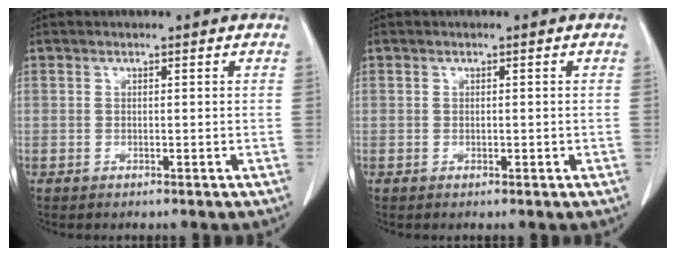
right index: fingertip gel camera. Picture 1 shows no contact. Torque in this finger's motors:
{"motor_torque": [-0.23, 0.13, 0.01, -0.01]}